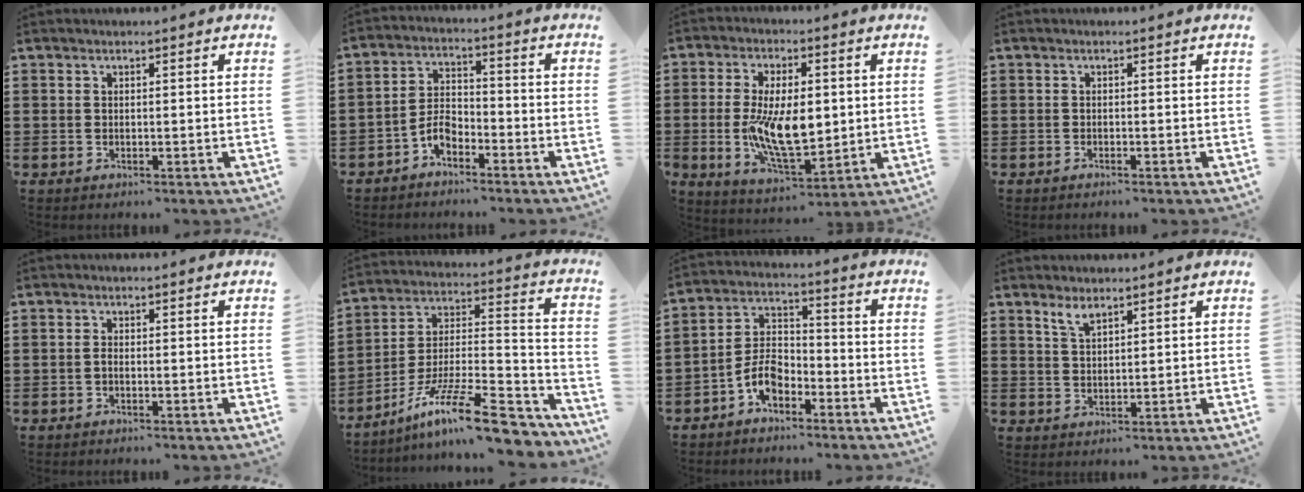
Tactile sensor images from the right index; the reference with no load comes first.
{"total": 4.4, "force": [-2.9, 2.3, 2.5], "torque": [-0.067, 0.004, -0.062]}
{"total": 11.7, "force": [-0.1, 5.5, 10.3], "torque": [-0.205, -0.005, -0.001]}
{"total": 0.5, "force": [-0.5, -0.1, 0.1], "torque": [-0.004, -0.004, -0.010]}
{"total": 0.7, "force": [-0.4, -0.3, 0.5], "torque": [-0.010, -0.005, -0.006]}
{"total": 16.4, "force": [-11.8, 2.8, 11.0], "torque": [-0.179, 0.036, -0.206]}
{"total": 6.4, "force": [-3.5, 3.6, 4.0], "torque": [-0.096, 0.010, -0.072]}
{"total": 2.5, "force": [2.1, 0.4, 1.3], "torque": [-0.028, 0.001, 0.039]}